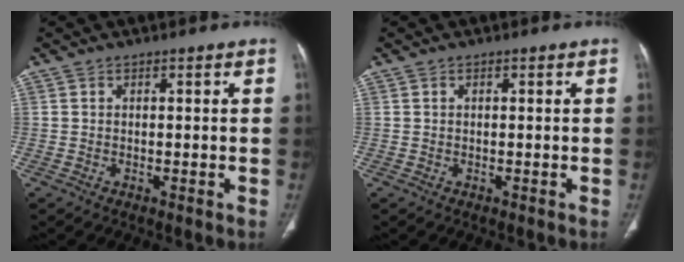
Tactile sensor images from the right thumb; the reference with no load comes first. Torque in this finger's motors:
{"motor_torque": [0.23, 0.08, -0.53, 0.29, 0.05]}